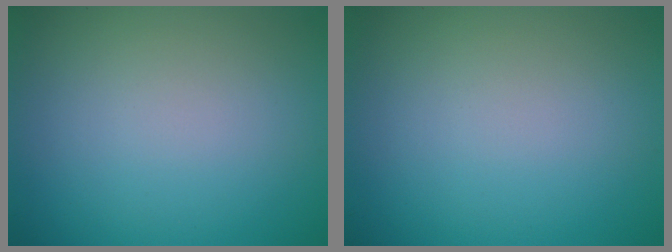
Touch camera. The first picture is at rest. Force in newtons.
{"total": 0.0}